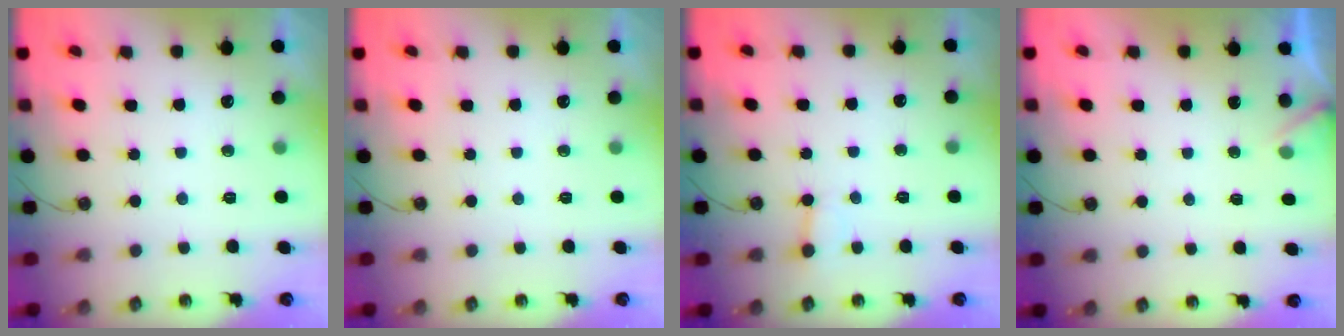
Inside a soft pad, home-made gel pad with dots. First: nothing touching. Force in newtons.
{"total": 0.0}
{"total": 2.1, "press": 2.1, "slide": 0.1}
{"total": 3.1, "press": 3.1, "slide": 0.1}